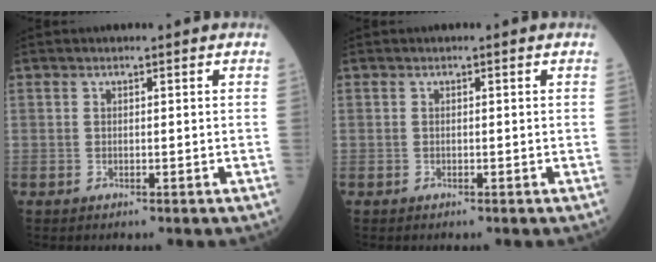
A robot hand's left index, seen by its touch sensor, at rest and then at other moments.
{"total": 0.0}